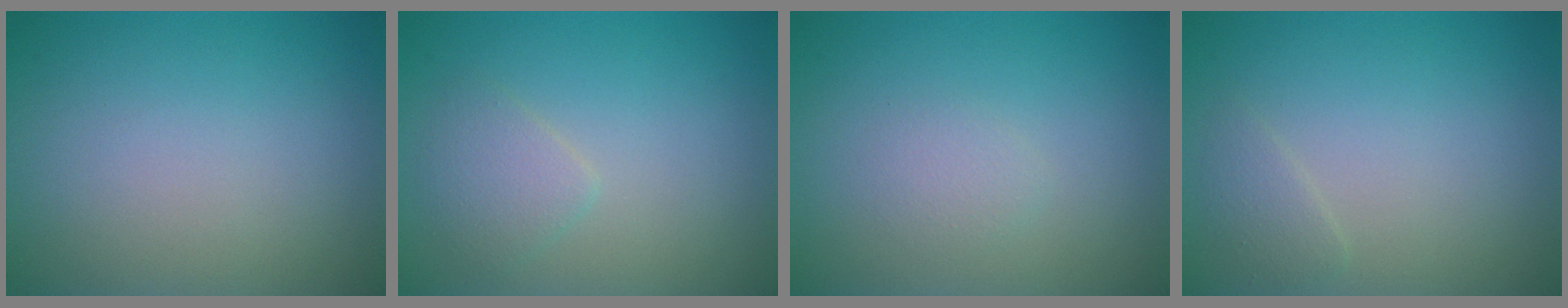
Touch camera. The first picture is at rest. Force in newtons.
{"total": 1.8, "press": 1.8, "slide": 0.0}
{"total": 1.1, "press": 1.1, "slide": 0.0}
{"total": 1.1, "press": 1.1, "slide": 0.1}